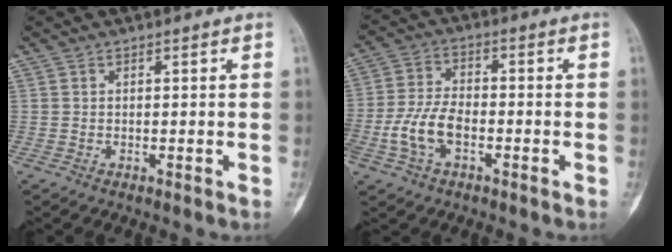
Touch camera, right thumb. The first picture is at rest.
{"total": 8.8, "force": [-3.0, 5.3, 6.4], "torque": [-0.132, 0.024, -0.062]}